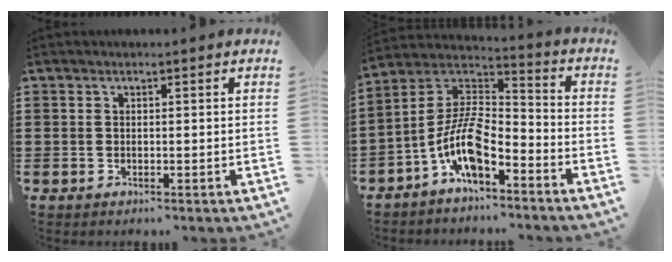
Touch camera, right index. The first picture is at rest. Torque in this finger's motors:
{"motor_torque": [2.14, 0.00, 0.61, 0.11]}